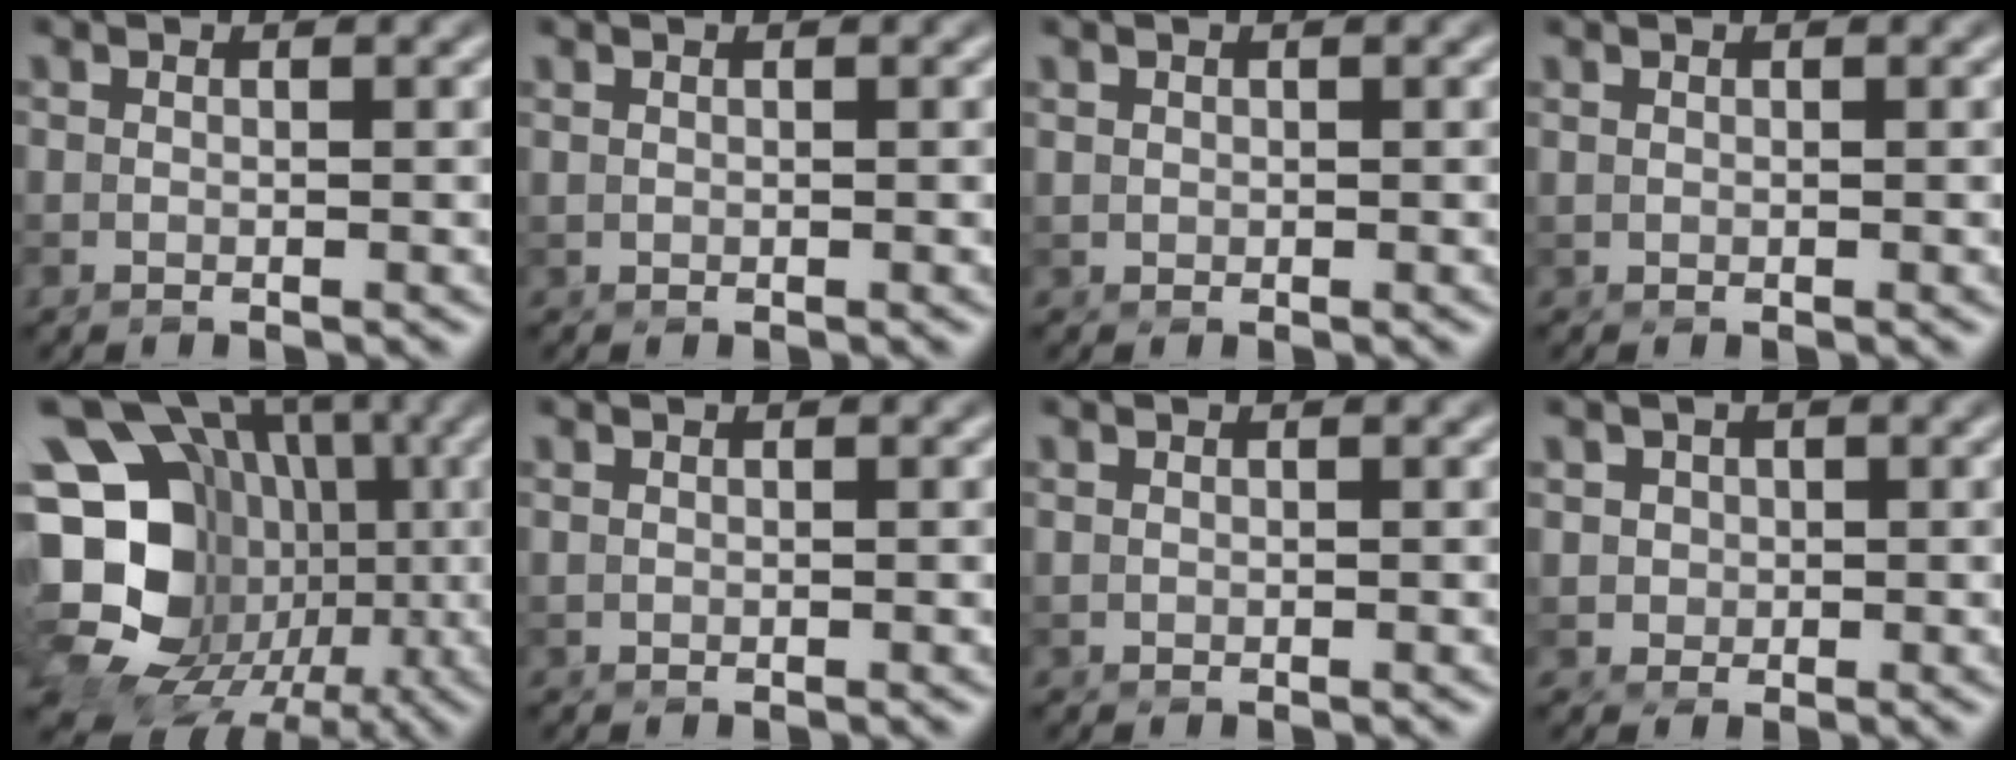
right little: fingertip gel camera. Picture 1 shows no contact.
{"total": 0.0}
{"total": 0.6, "force": [0.3, 0.5, 0.0], "torque": [0.003, -0.003, 0.011]}
{"total": 0.0}
{"total": 22.9, "force": [-1.4, 20.1, 10.9], "torque": [-0.192, 0.023, -0.069]}
{"total": 0.0}
{"total": 0.0}
{"total": 2.0, "force": [0.6, 1.8, 0.5], "torque": [-0.008, 0.002, 0.026]}